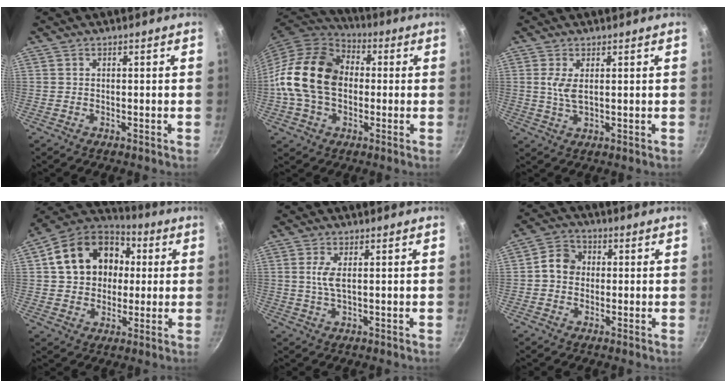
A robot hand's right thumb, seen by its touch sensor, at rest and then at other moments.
{"total": 17.8, "force": [-0.1, 12.9, 12.3], "torque": [-0.203, 0.029, -0.014]}
{"total": 3.7, "force": [1.0, 1.3, 3.3], "torque": [-0.072, -0.008, 0.022]}
{"total": 18.3, "force": [3.3, 14.5, 10.7], "torque": [-0.159, 0.032, 0.047]}
{"total": 3.2, "force": [0.6, 0.9, 3.0], "torque": [-0.071, -0.002, 0.013]}
{"total": 5.8, "force": [0.1, 5.0, 2.9], "torque": [-0.024, 0.015, -0.014]}